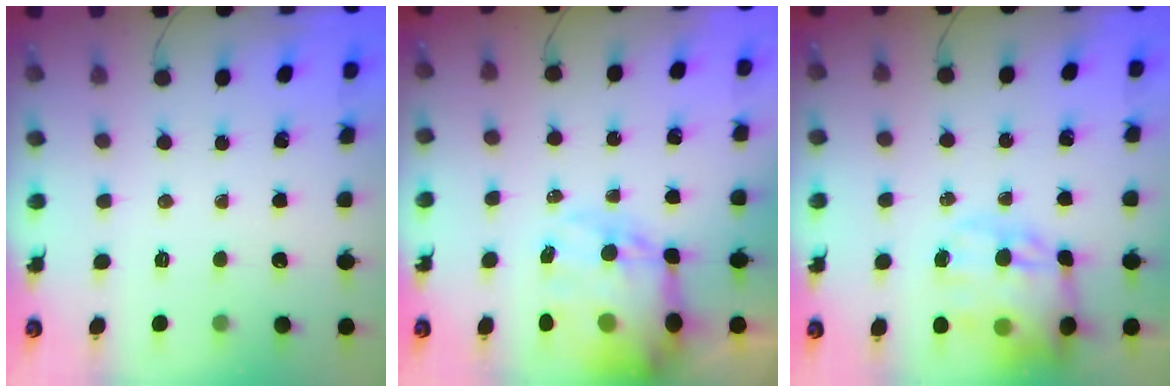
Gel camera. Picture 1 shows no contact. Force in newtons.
{"total": 17.5, "press": 17.0, "slide": 4.2}
{"total": 16.2, "press": 15.6, "slide": 4.4}